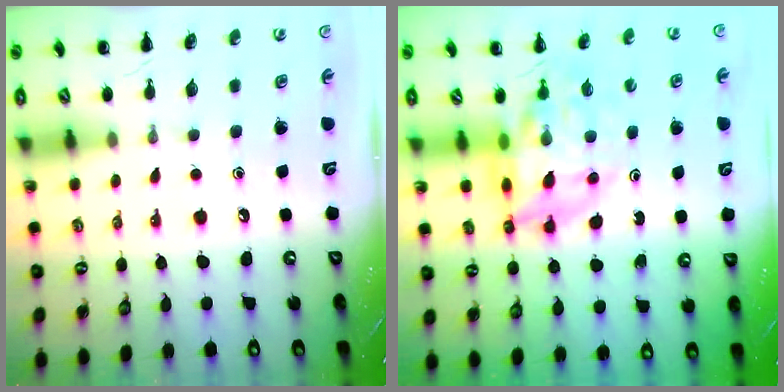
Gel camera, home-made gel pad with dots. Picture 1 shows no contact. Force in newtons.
{"total": 11.4, "press": 10.8, "slide": 3.5}